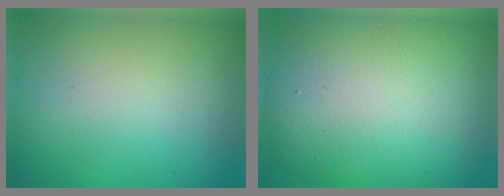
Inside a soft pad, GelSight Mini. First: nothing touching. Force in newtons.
{"total": 14.1, "press": 14.1, "slide": 0.9}